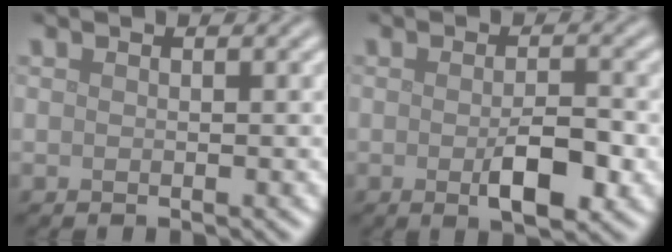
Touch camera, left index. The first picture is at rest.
{"total": 4.2, "force": [-1.3, 1.5, 3.8], "torque": [-0.061, -0.006, -0.019]}